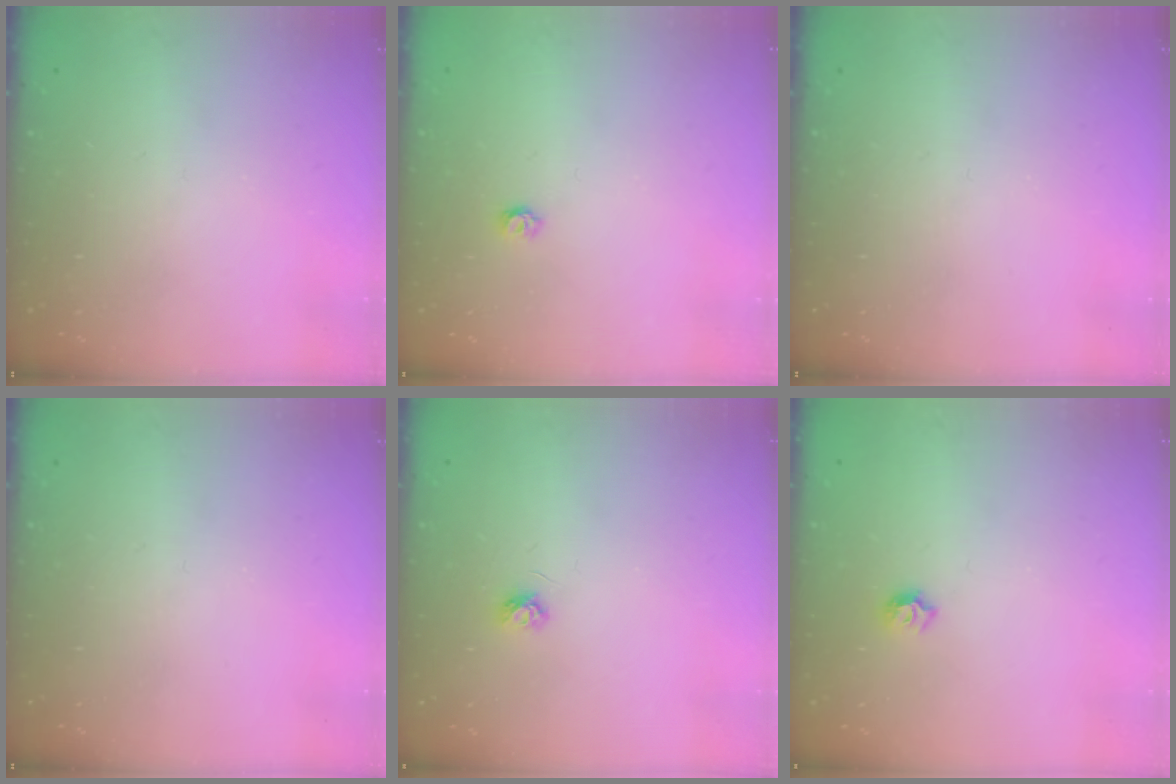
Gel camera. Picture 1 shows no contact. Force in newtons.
{"total": 3.2, "press": 3.2, "slide": 0.3}
{"total": 0.0}
{"total": 0.0}
{"total": 3.3, "press": 3.3, "slide": 0.3}
{"total": 5.5, "press": 5.4, "slide": 0.7}